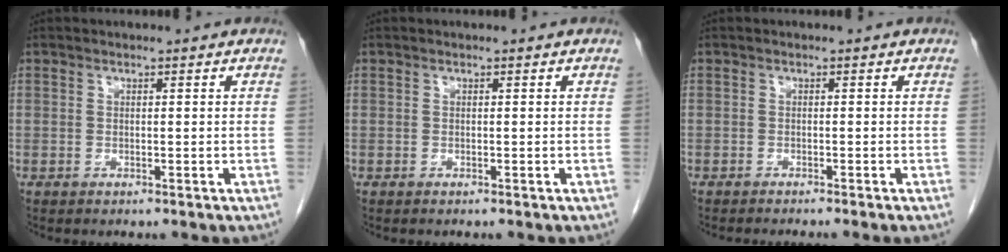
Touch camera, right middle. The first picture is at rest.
{"total": 0.0}
{"total": 3.2, "force": [-2.8, -0.6, 1.4], "torque": [-0.010, 0.003, -0.039]}